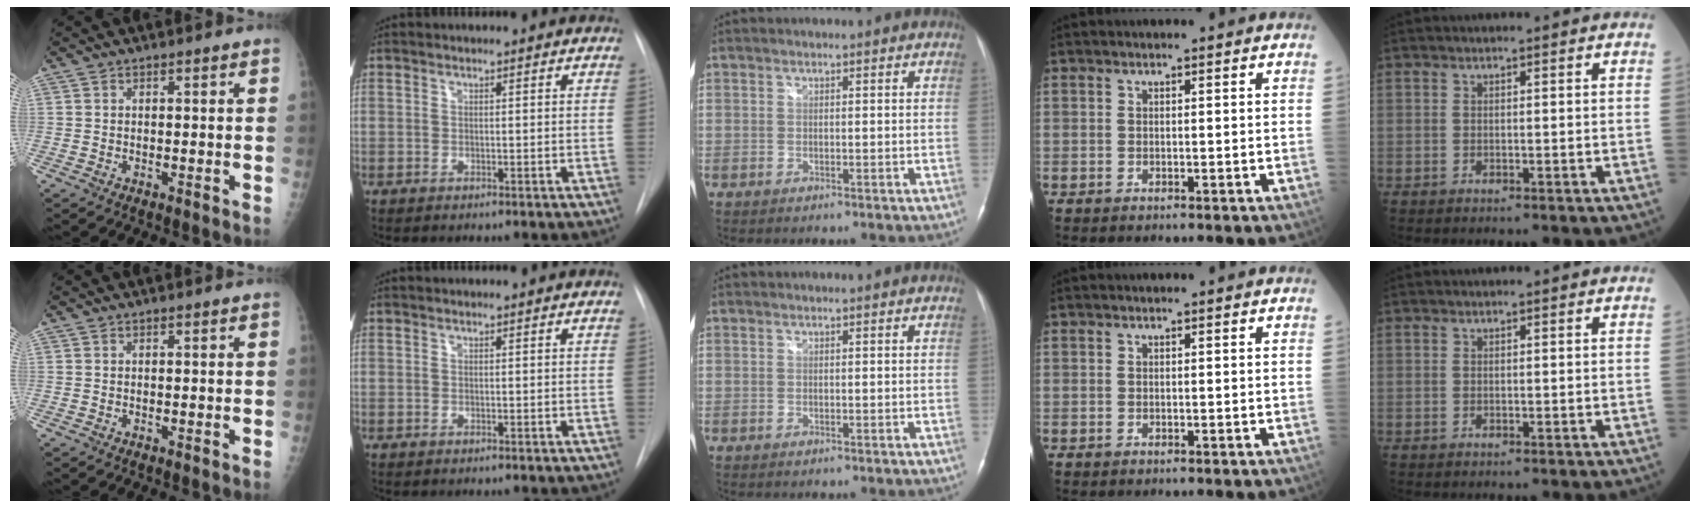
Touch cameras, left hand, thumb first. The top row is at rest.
{}